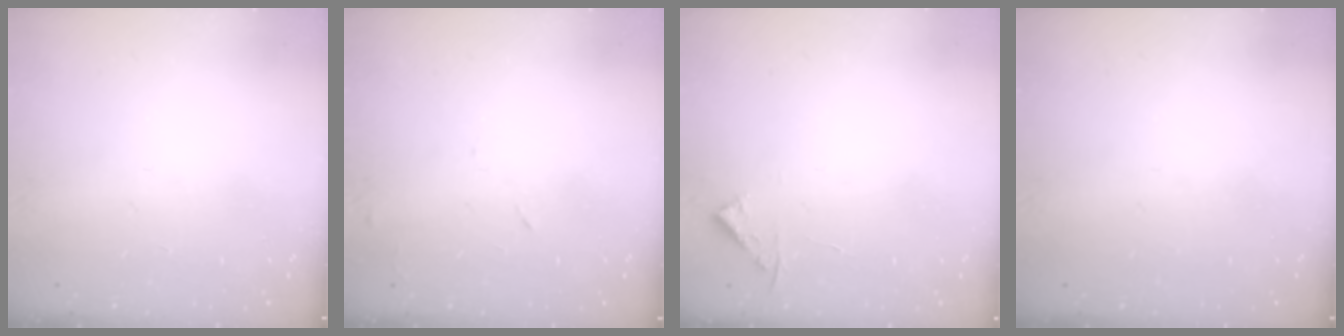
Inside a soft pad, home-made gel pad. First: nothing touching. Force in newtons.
{"total": 5.5, "press": 5.5, "slide": 0.8}
{"total": 3.4, "press": 3.4, "slide": 0.4}
{"total": 0.0}